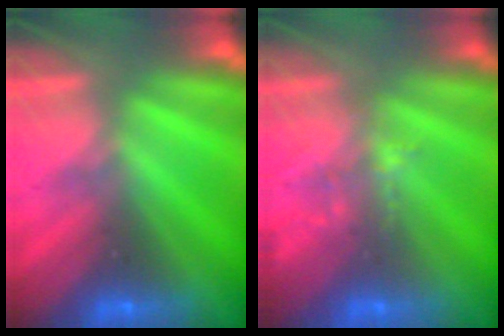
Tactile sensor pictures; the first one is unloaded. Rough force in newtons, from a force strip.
{"total": 1.6}